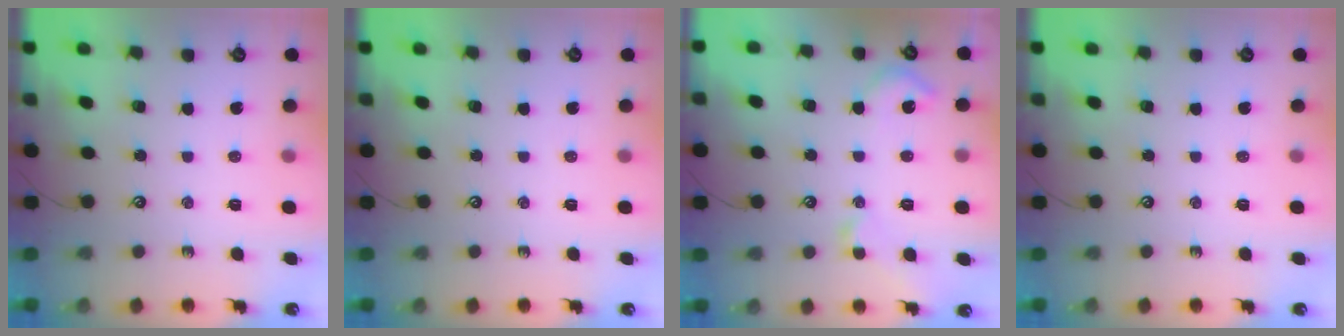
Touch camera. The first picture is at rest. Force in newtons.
{"total": 0.0}
{"total": 4.7, "press": 4.6, "slide": 0.9}
{"total": 0.0}